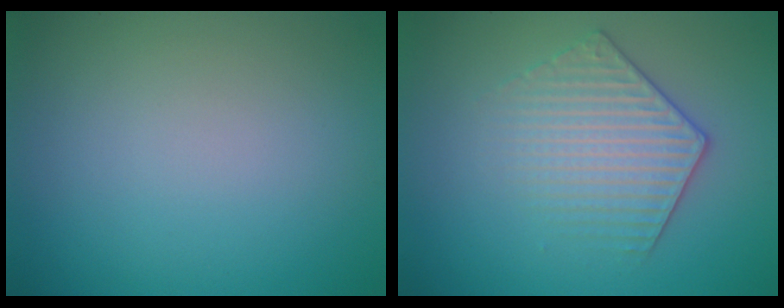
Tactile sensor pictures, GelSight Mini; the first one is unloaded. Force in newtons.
{"total": 3.7, "press": 3.5, "slide": 1.2}